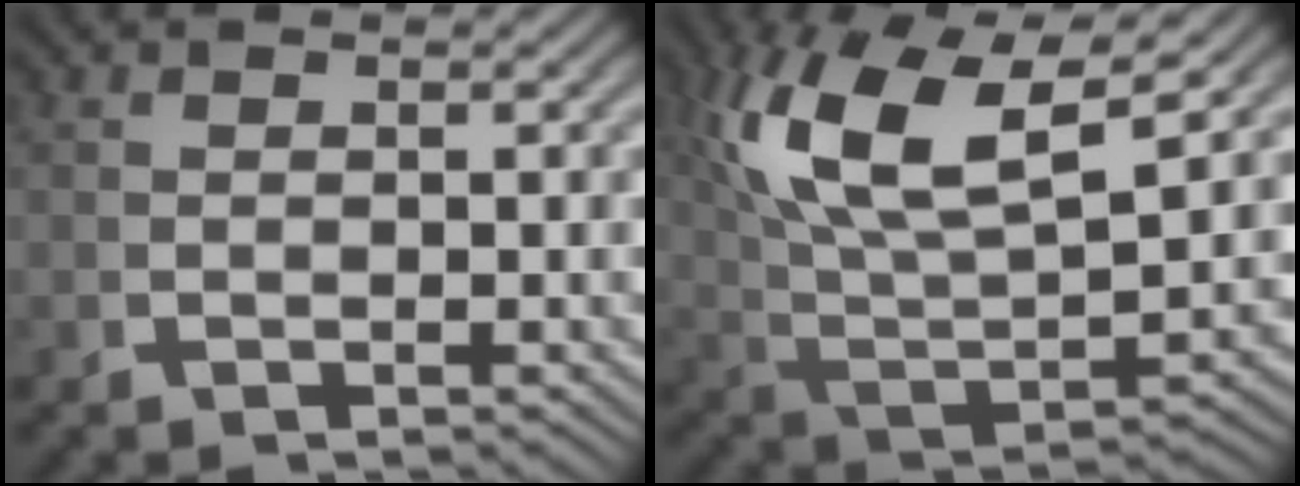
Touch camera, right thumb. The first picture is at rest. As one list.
[{"total": 12.0, "force": [2.8, 7.0, 9.4], "torque": [-0.205, -0.028, 0.061]}]